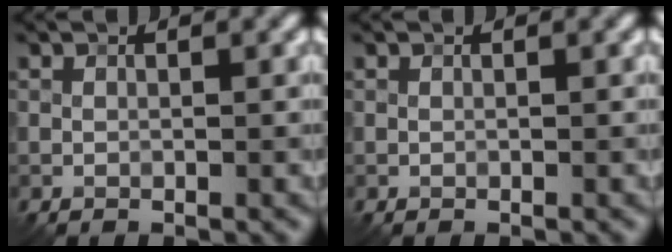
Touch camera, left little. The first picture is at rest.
{"total": 0.0}